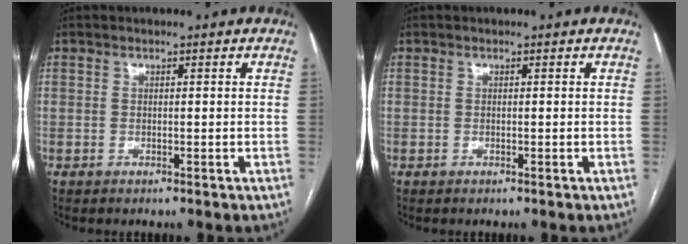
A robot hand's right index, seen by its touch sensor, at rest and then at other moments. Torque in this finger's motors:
{"motor_torque": [0.01, 0.01, 0.02, 0.01]}